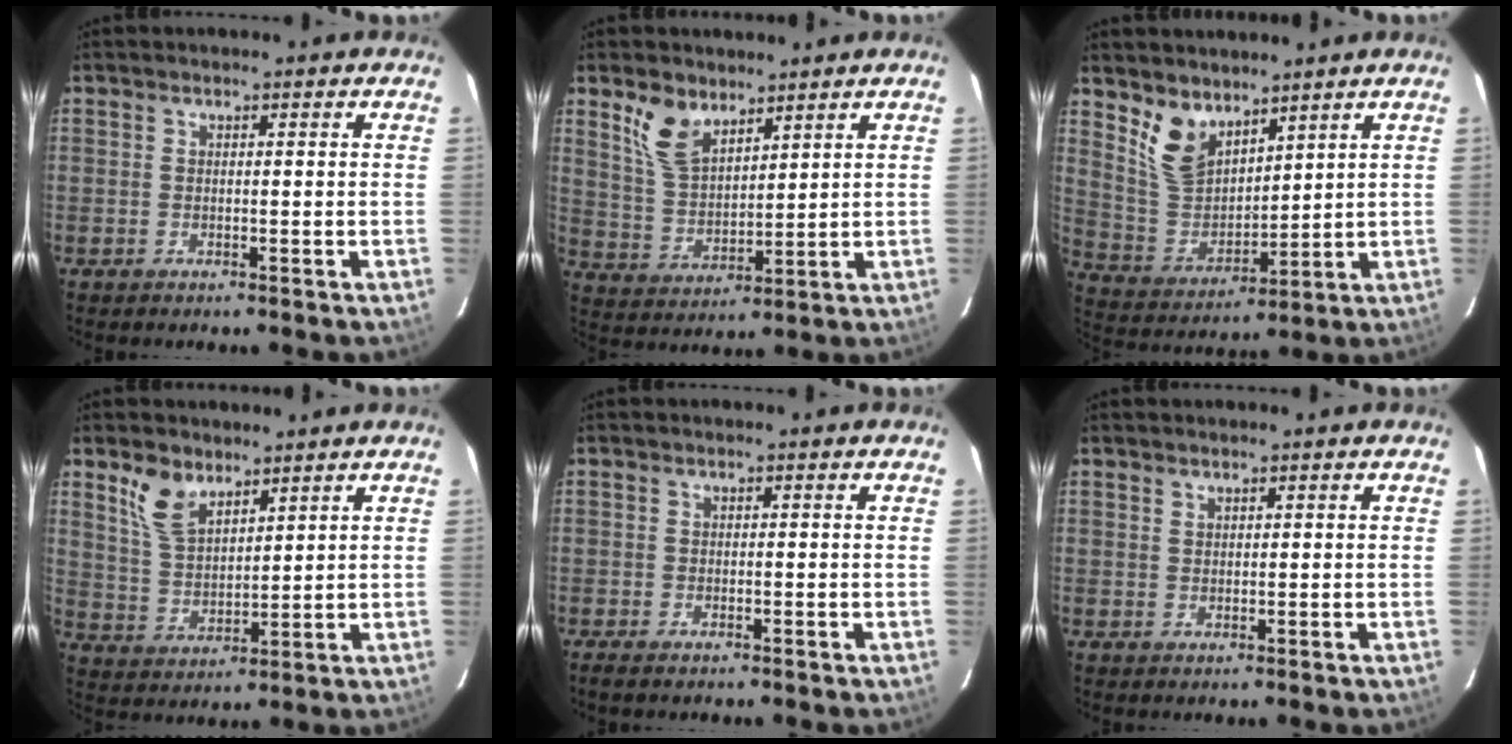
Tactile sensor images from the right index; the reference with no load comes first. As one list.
[{"total": 9.0, "force": [5.8, 4.6, 5.0], "torque": [-0.099, 0.011, 0.122]}, {"total": 9.5, "force": [6.7, 5.1, 4.3], "torque": [-0.085, 0.001, 0.147]}, {"total": 8.0, "force": [5.2, 4.1, 4.5], "torque": [-0.089, 0.010, 0.110]}, {"total": 1.7, "force": [-1.4, 0.6, 0.9], "torque": [-0.020, -0.006, -0.026]}, {"total": 0.6, "force": [0.5, 0.2, 0.0], "torque": [-0.001, 0.001, 0.012]}]